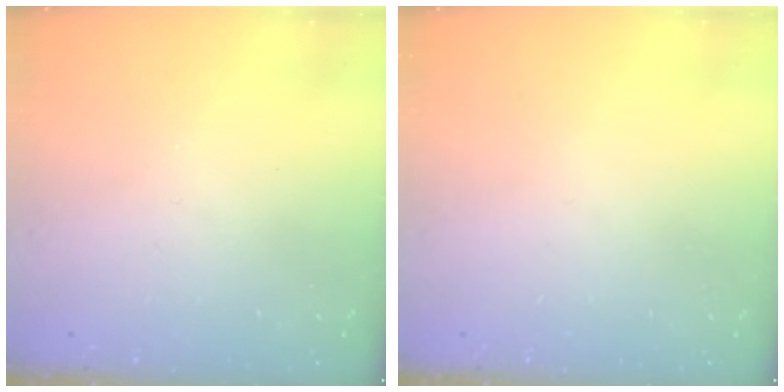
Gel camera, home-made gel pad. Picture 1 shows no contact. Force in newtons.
{"total": 0.0}